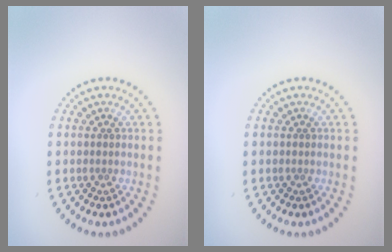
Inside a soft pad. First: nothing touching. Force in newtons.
{"total": 0.0}